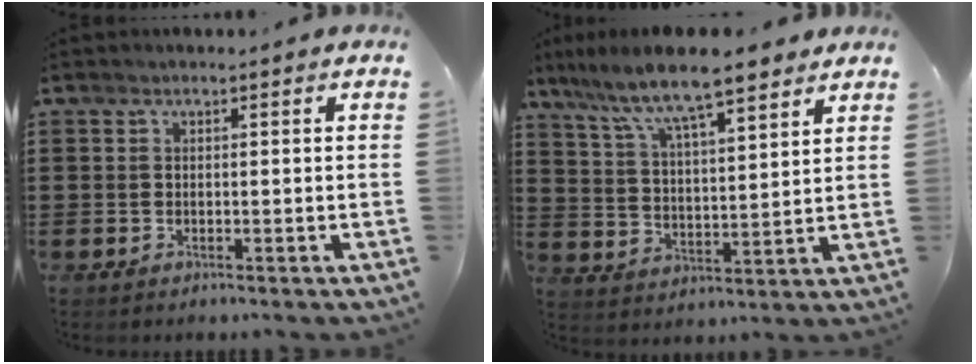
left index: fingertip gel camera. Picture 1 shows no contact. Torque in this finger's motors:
{"motor_torque": [2.14, 0.00, 1.05, 0.21]}